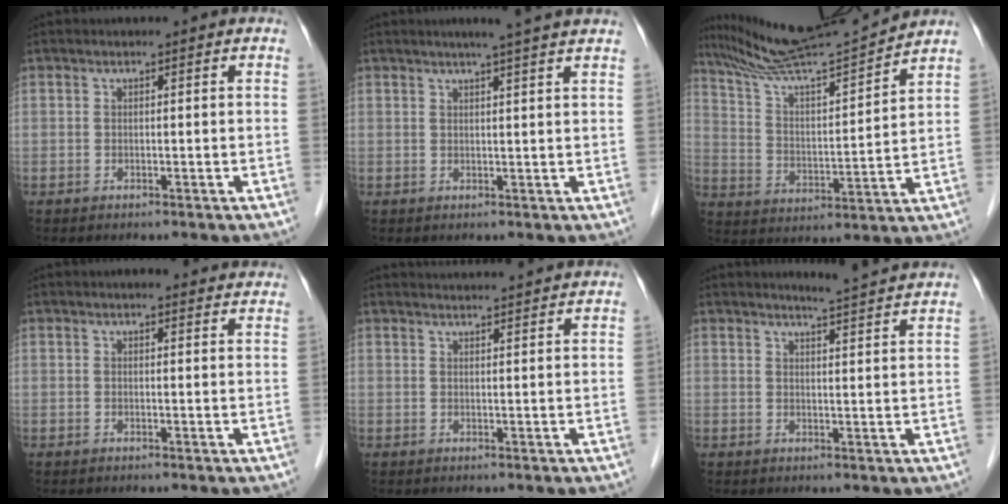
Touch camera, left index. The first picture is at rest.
{"total": 6.4, "force": [5.3, -0.8, 3.6], "torque": [-0.050, 0.013, 0.060]}
{"total": 15.2, "force": [14.2, -1.4, 5.0], "torque": [-0.100, -0.006, 0.245]}
{"total": 7.1, "force": [6.6, 1.3, 2.3], "torque": [-0.017, 0.009, 0.062]}
{"total": 7.0, "force": [6.8, -0.2, 1.6], "torque": [-0.023, 0.024, 0.080]}
{"total": 6.5, "force": [6.1, -0.9, 1.8], "torque": [-0.037, 0.001, 0.070]}